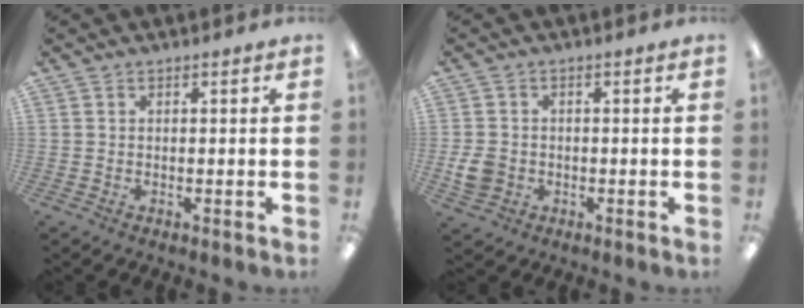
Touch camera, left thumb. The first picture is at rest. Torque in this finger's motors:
{"motor_torque": [-0.29, 0.51, 0.63, -0.15, 0.04]}